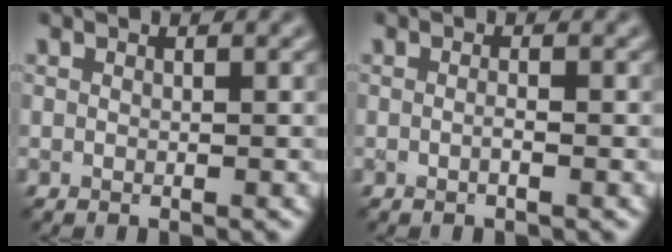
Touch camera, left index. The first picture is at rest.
{"total": 0.8, "force": [-0.2, 0.1, 0.7], "torque": [-0.013, -0.002, -0.004]}